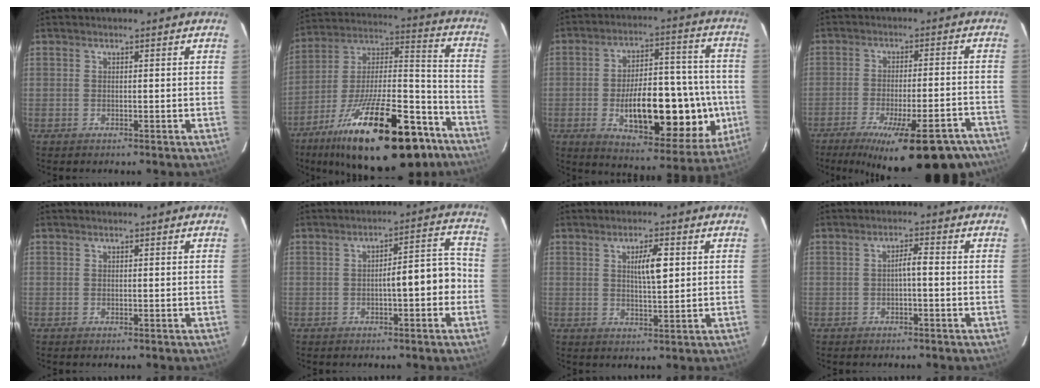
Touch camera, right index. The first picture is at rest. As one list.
[{"total": 28.1, "force": [-18.0, 6.8, 20.5], "torque": [-0.311, -0.001, -0.290]}, {"total": 21.7, "force": [-4.8, 8.2, 19.5], "torque": [-0.247, 0.022, -0.051]}, {"total": 20.6, "force": [-15.9, 3.2, 12.6], "torque": [-0.129, -0.003, -0.218]}, {"total": 0.0}, {"total": 6.7, "force": [-1.5, 1.5, 6.4], "torque": [-0.082, 0.032, -0.020]}, {"total": 4.7, "force": [1.3, 0.8, 4.5], "torque": [-0.077, 0.002, 0.023]}, {"total": 2.0, "force": [-0.4, 0.2, 2.0], "torque": [-0.031, 0.004, -0.008]}]